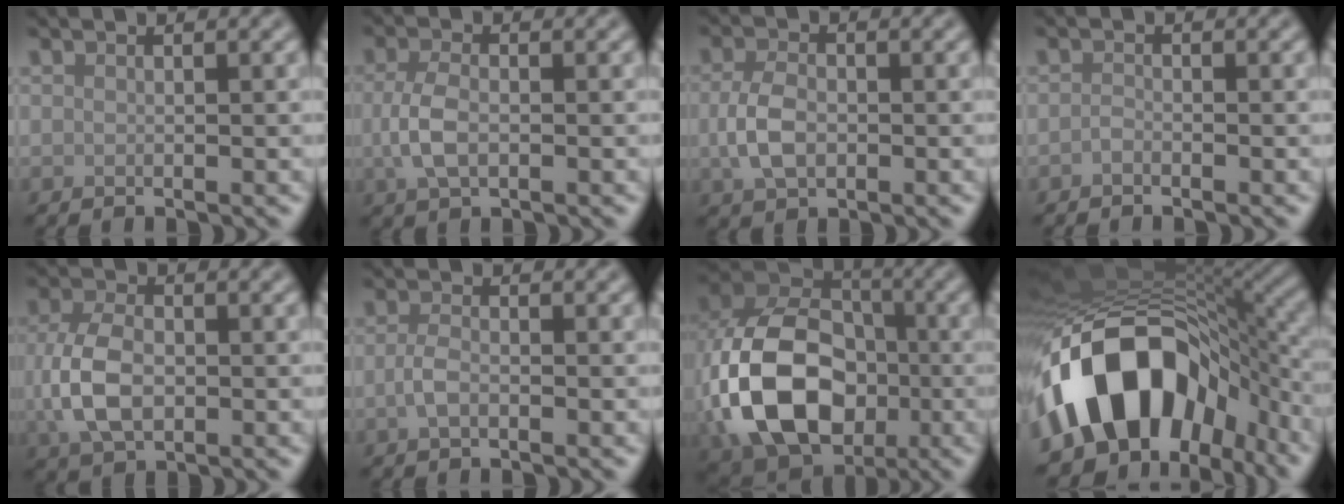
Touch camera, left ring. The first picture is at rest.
{"total": 3.2, "force": [-0.4, 1.7, 2.6], "torque": [-0.062, -0.002, -0.009]}
{"total": 3.4, "force": [-0.4, 2.3, 2.6], "torque": [-0.056, -0.001, -0.010]}
{"total": 0.7, "force": [-0.5, 0.3, 0.4], "torque": [-0.008, -0.001, -0.011]}
{"total": 5.4, "force": [-0.5, 3.5, 4.1], "torque": [-0.093, -0.005, -0.010]}
{"total": 1.7, "force": [-0.6, 0.8, 1.4], "torque": [-0.031, -0.001, -0.015]}
{"total": 15.1, "force": [-3.0, 10.9, 10.0], "torque": [-0.223, -0.012, -0.068]}
{"total": 15.2, "force": [-5.6, 9.8, 10.2], "torque": [-0.167, 0.008, -0.101]}